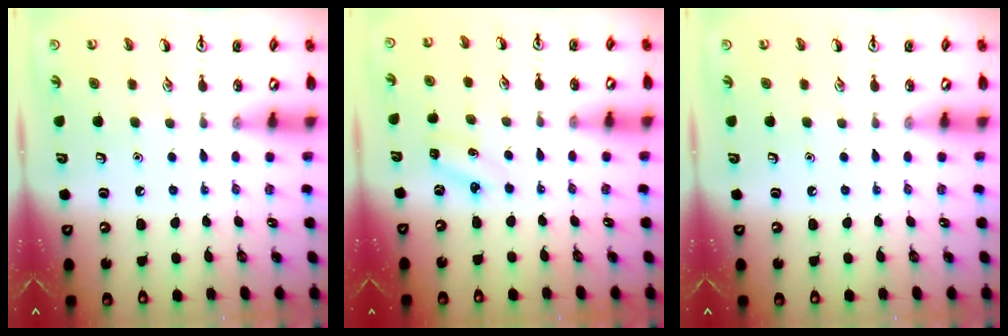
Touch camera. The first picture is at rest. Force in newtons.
{"total": 2.8, "press": 2.6, "slide": 1.0}
{"total": 0.0}